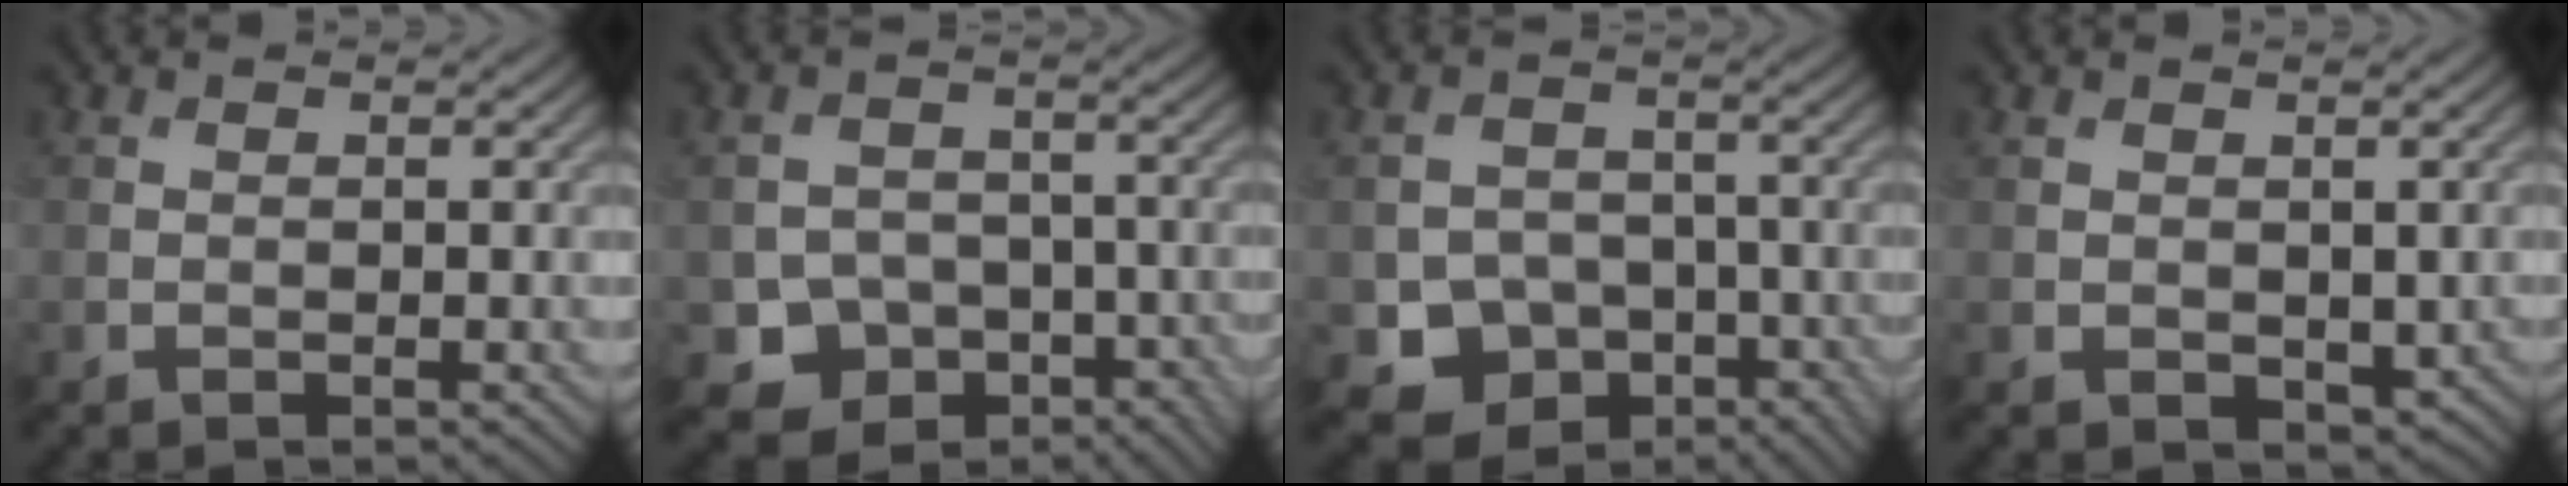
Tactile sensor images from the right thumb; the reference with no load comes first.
{"total": 6.6, "force": [-3.2, 5.2, 2.4], "torque": [-0.040, -0.012, -0.054]}
{"total": 7.3, "force": [-3.2, 5.9, 2.8], "torque": [-0.049, -0.022, -0.057]}
{"total": 2.0, "force": [0.3, 1.5, 1.3], "torque": [-0.028, -0.012, 0.014]}